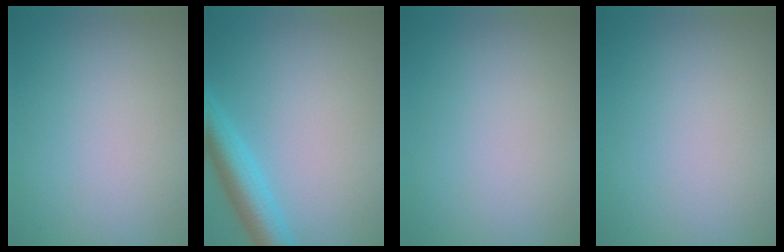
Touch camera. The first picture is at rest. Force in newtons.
{"total": 4.5, "press": 4.5, "slide": 0.3}
{"total": 0.0}
{"total": 0.0}